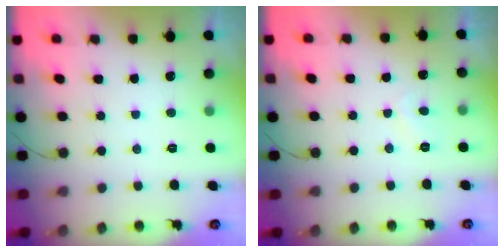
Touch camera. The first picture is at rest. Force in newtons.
{"total": 2.1, "press": 2.1, "slide": 0.3}